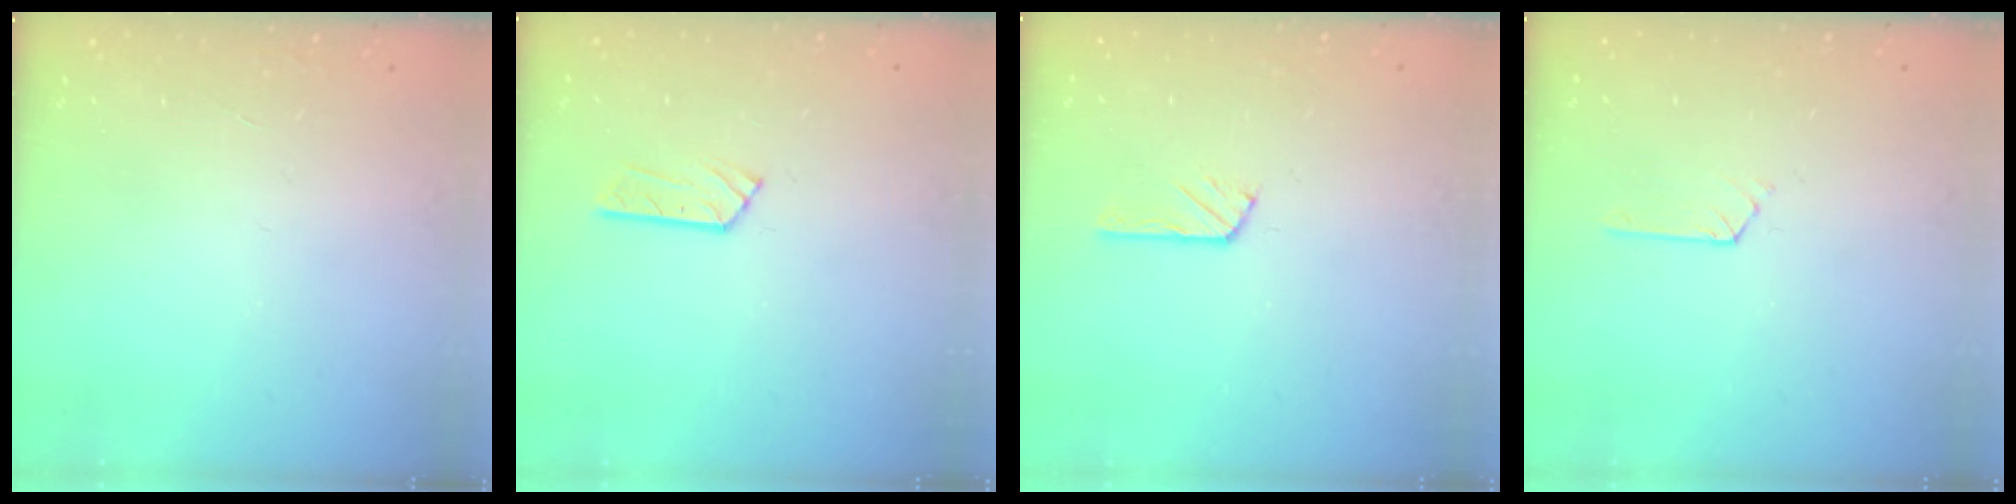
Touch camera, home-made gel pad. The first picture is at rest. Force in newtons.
{"total": 3.2, "press": 3.2, "slide": 0.4}
{"total": 2.9, "press": 2.9, "slide": 0.5}
{"total": 2.1, "press": 2.0, "slide": 0.3}